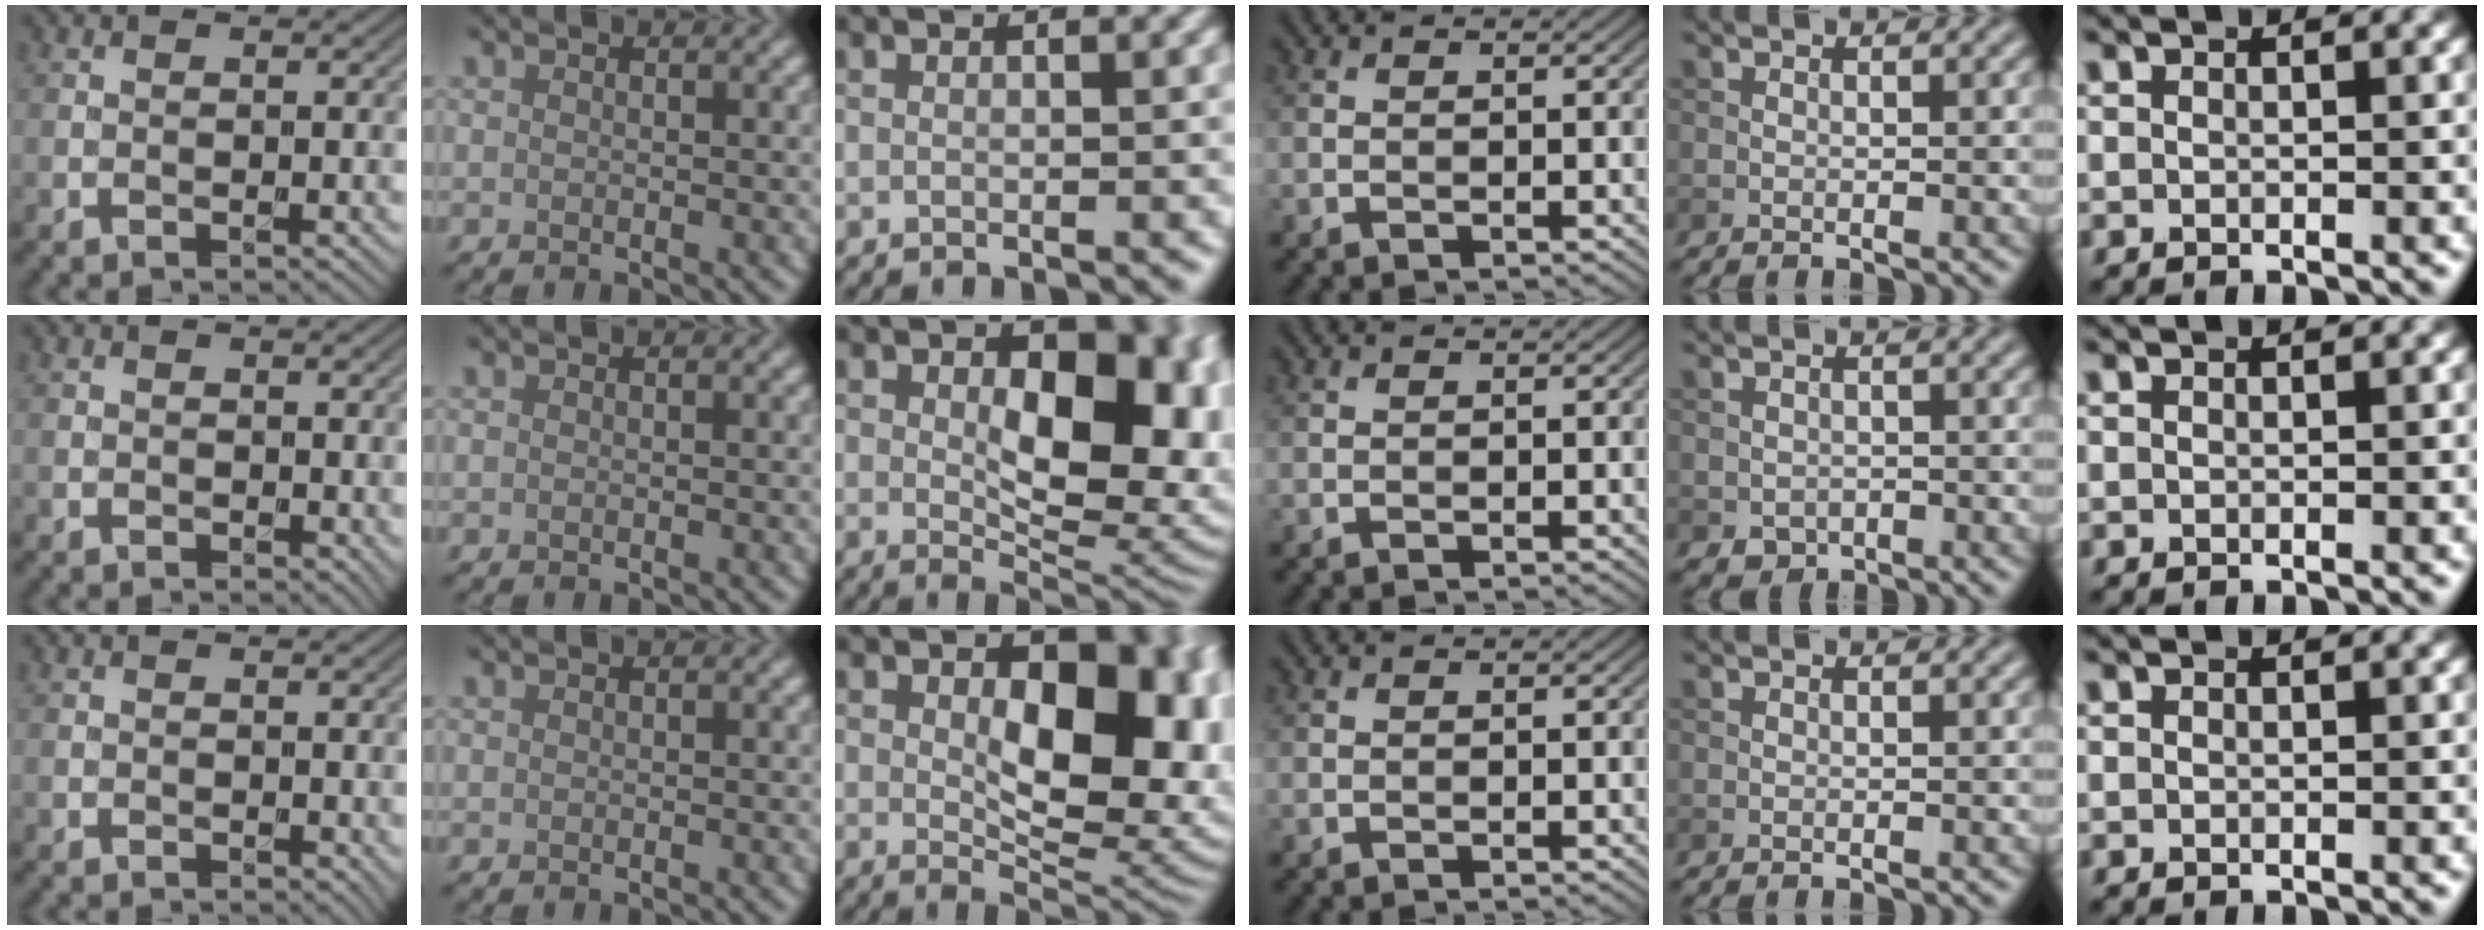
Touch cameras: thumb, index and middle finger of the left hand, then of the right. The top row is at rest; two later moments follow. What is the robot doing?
{"motion": "unscrew", "object": "dispenser bottle"}